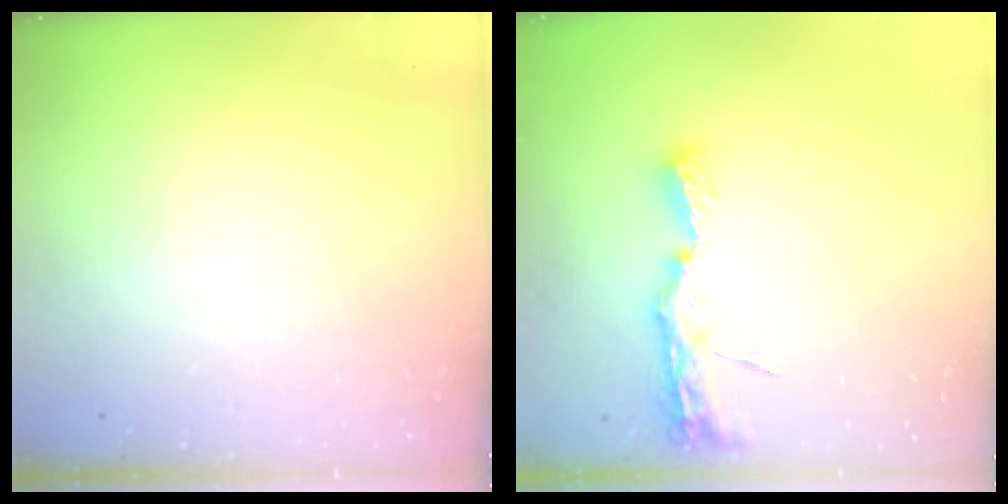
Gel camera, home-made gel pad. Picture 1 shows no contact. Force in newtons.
{"total": 7.7, "press": 7.7, "slide": 0.8}